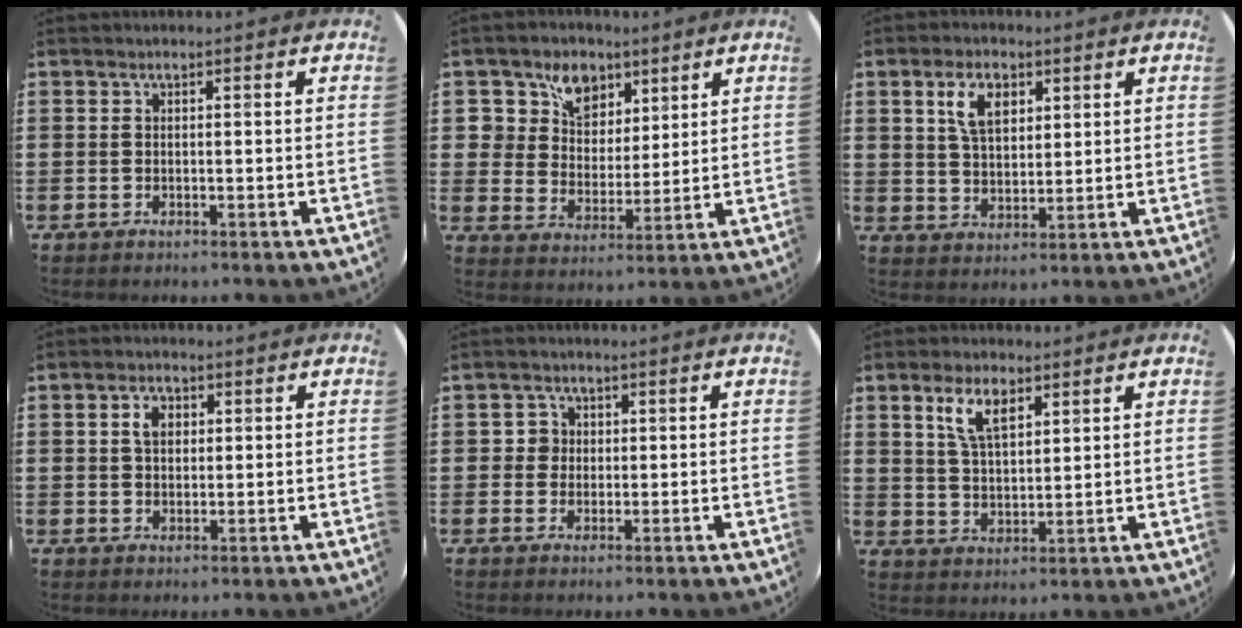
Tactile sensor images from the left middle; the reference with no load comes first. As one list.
[{"total": 7.6, "force": [5.2, 5.4, 1.4], "torque": [-0.050, -0.007, 0.094]}, {"total": 5.7, "force": [2.9, 3.1, 3.8], "torque": [-0.071, 0.005, 0.048]}, {"total": 2.6, "force": [1.0, 1.8, 1.7], "torque": [-0.020, 0.002, 0.015]}, {"total": 2.2, "force": [0.6, 2.1, 0.4], "torque": [-0.006, 0.008, 0.009]}, {"total": 5.8, "force": [3.6, 2.4, 3.9], "torque": [-0.078, 0.003, 0.062]}]